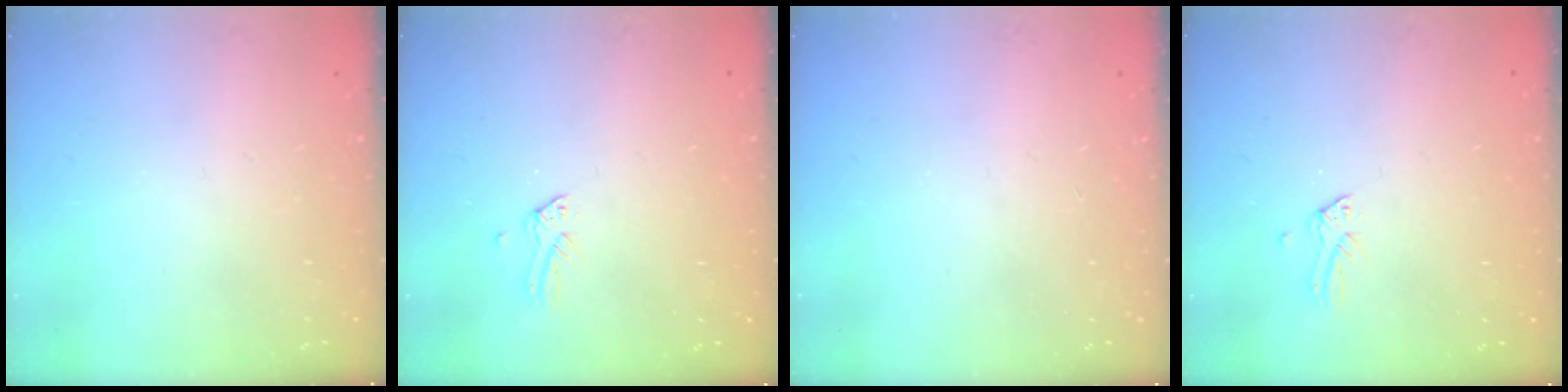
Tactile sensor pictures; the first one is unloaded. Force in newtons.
{"total": 0.0}
{"total": 2.8, "press": 2.8, "slide": 0.3}
{"total": 0.0}